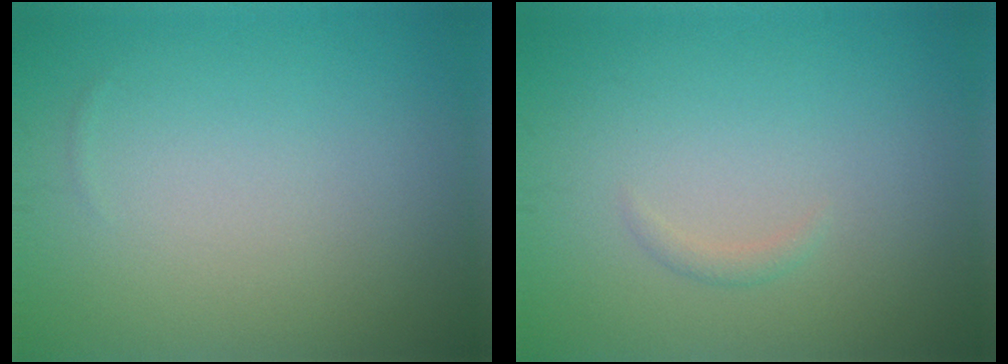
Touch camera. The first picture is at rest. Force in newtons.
{"total": 0.7, "press": 0.7, "slide": 0.0}